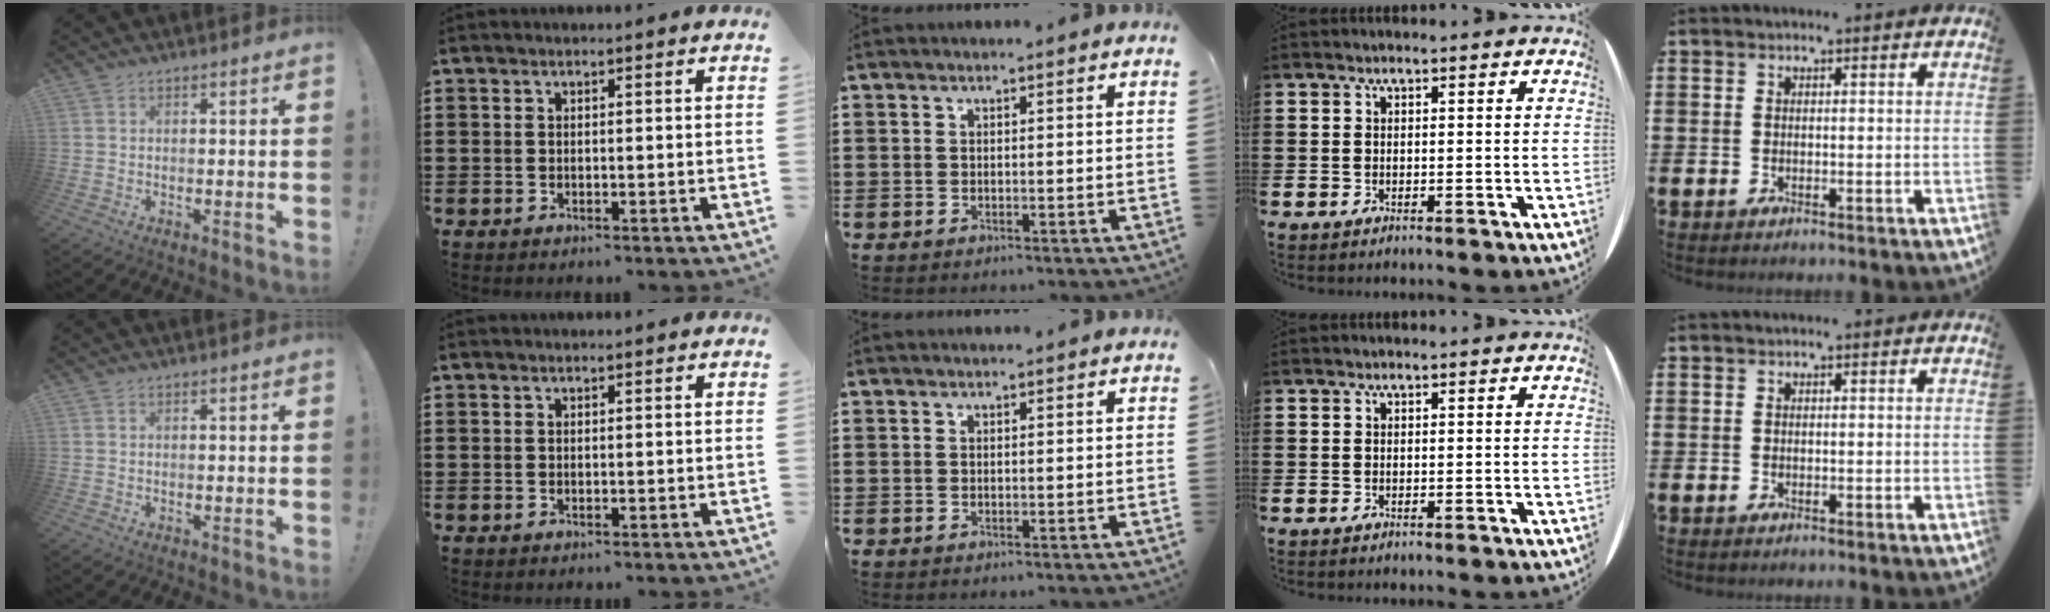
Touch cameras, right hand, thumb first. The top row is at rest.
{}